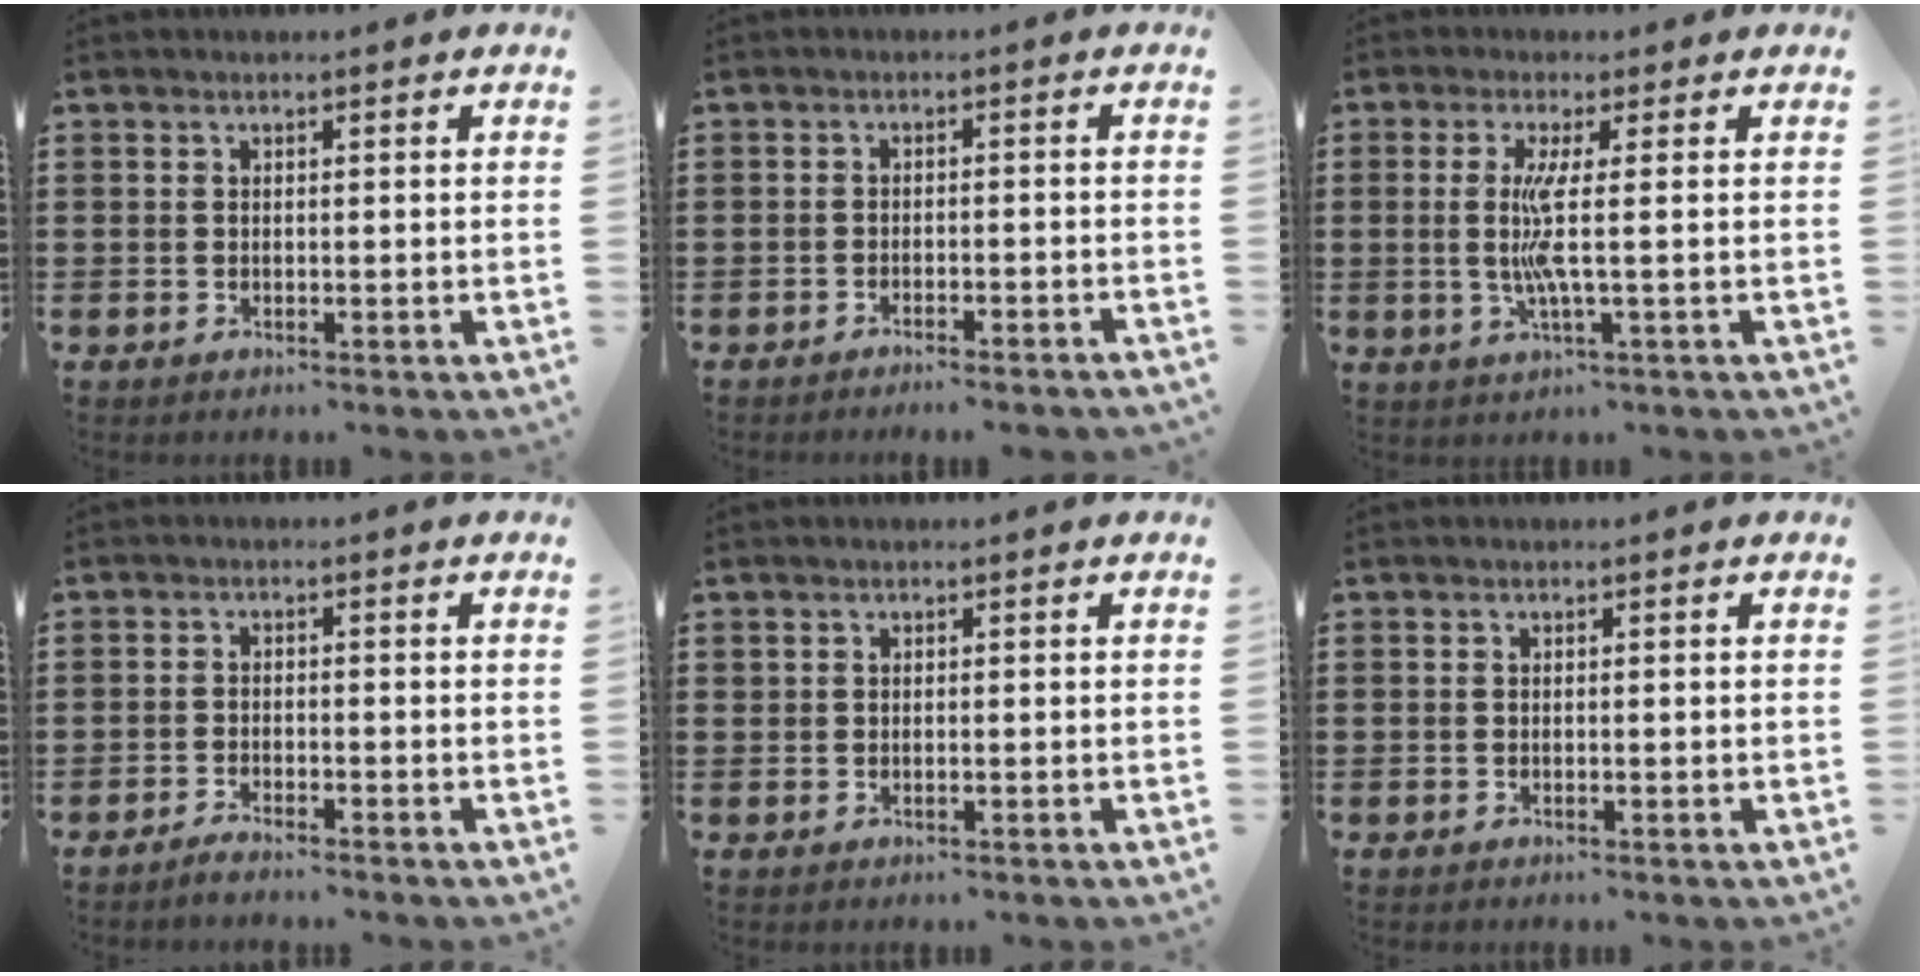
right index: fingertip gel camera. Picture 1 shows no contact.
{"total": 2.0, "force": [-1.9, -0.1, 0.5], "torque": [-0.012, 0.001, -0.039]}
{"total": 5.8, "force": [0.1, -0.3, 5.8], "torque": [-0.130, -0.020, -0.009]}
{"total": 1.7, "force": [-1.7, -0.1, 0.2], "torque": [-0.007, 0.003, -0.033]}
{"total": 0.0}
{"total": 0.0}